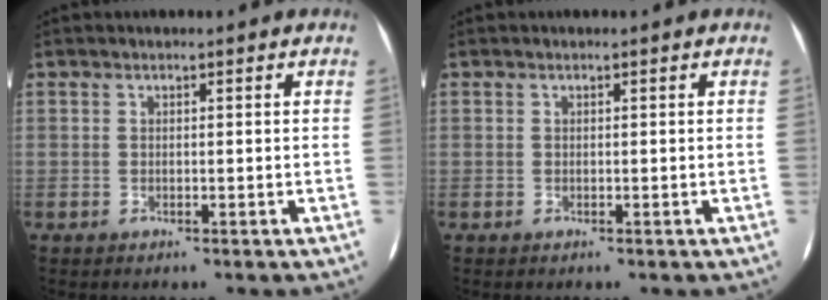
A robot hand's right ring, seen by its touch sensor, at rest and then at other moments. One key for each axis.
{"total": 0.0}